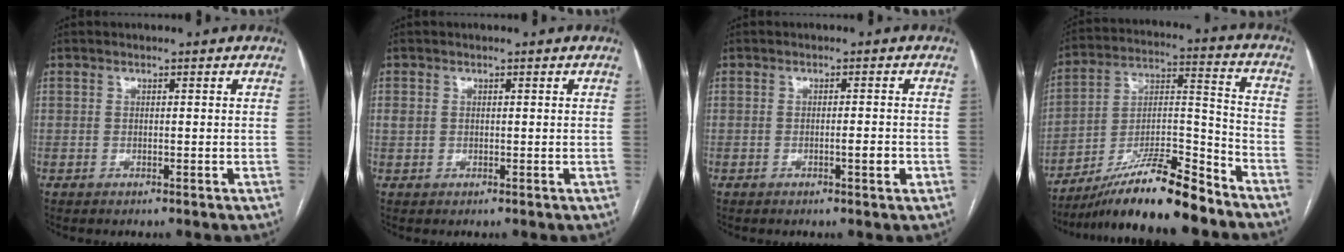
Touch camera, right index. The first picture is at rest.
{"total": 1.3, "force": [0.3, 1.1, 0.6], "torque": [-0.015, 0.011, 0.009]}
{"total": 2.1, "force": [-0.8, 0.3, 1.9], "torque": [-0.031, -0.001, -0.012]}
{"total": 16.9, "force": [-13.8, 1.6, 9.6], "torque": [-0.176, 0.004, -0.239]}